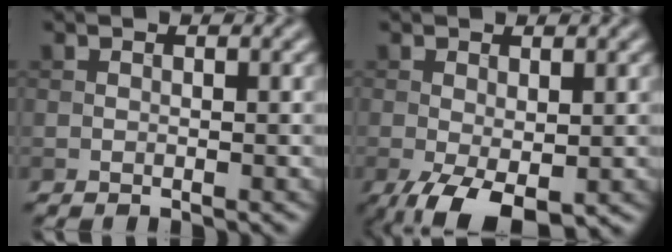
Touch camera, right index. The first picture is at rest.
{"total": 5.4, "force": [-2.2, 2.5, 4.3], "torque": [-0.092, -0.020, -0.030]}